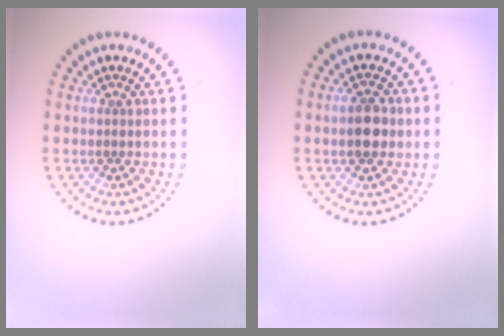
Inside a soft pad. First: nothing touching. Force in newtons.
{"total": 3.2, "press": 3.2, "slide": 0.2}